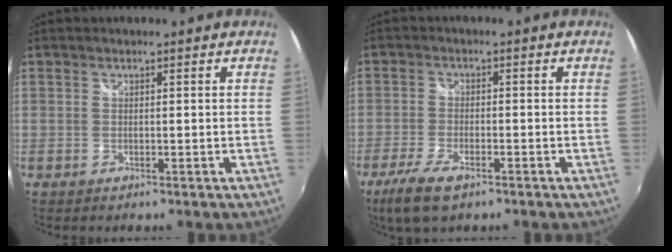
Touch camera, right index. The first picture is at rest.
{"total": 8.0, "force": [-5.2, 2.7, 5.4], "torque": [-0.133, -0.023, -0.100]}